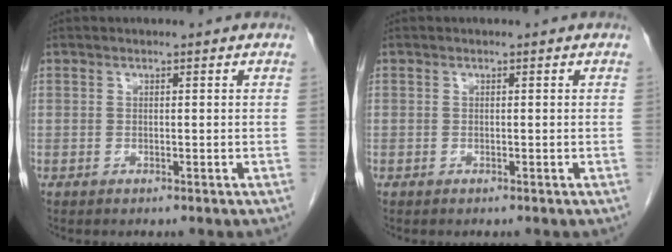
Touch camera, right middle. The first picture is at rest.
{"total": 0.0}